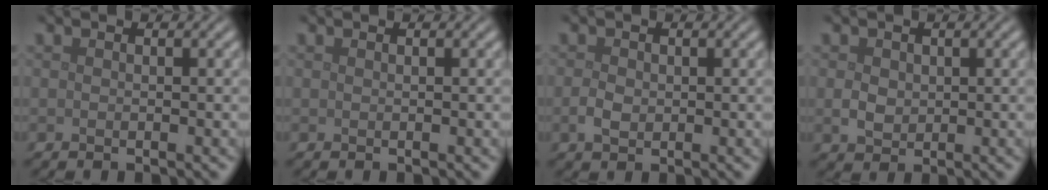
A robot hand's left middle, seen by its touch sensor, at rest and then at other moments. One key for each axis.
{"total": 0.0}
{"total": 1.5, "fx": -0.2, "fy": 1.1, "fz": 1.0, "tx": -0.022, "ty": -0.002, "tz": -0.006}
{"total": 1.7, "fx": 0.2, "fy": 1.5, "fz": 0.9, "tx": -0.018, "ty": -0.004, "tz": 0.001}